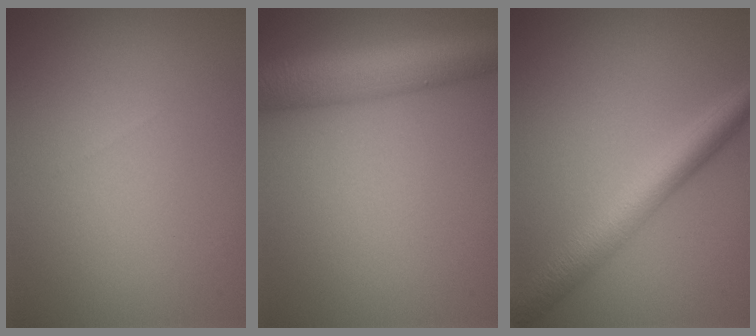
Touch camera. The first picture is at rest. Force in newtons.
{"total": 7.5, "press": 7.5, "slide": 0.1}
{"total": 5.1, "press": 5.1, "slide": 0.2}